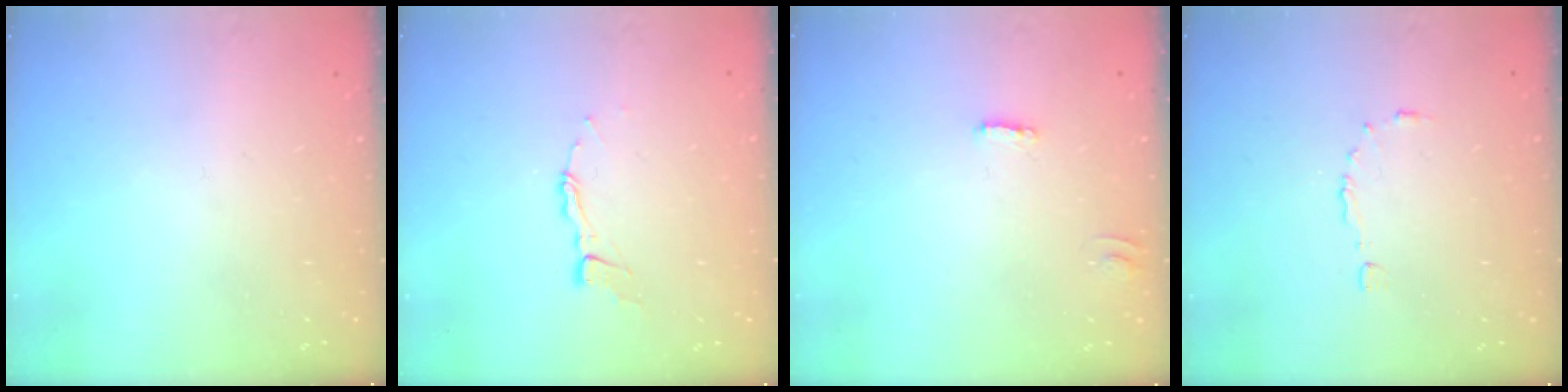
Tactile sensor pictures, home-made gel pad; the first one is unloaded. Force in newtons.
{"total": 3.9, "press": 3.9, "slide": 0.2}
{"total": 2.0, "press": 2.0, "slide": 0.1}
{"total": 4.7, "press": 4.7, "slide": 0.4}